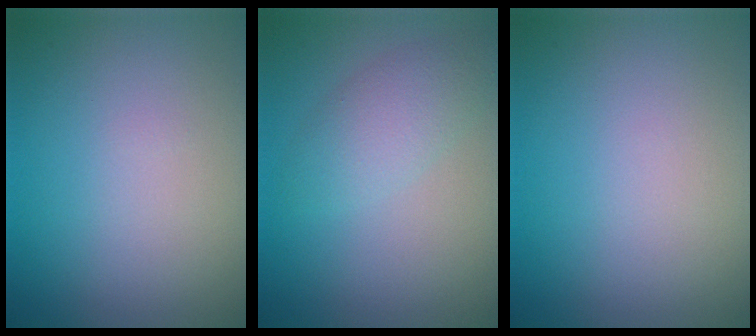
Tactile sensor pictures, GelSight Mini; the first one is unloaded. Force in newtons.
{"total": 2.9, "press": 2.9, "slide": 0.2}
{"total": 0.0}